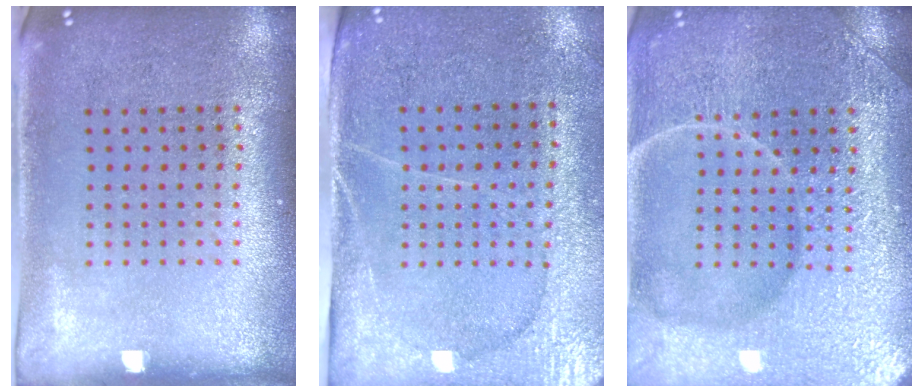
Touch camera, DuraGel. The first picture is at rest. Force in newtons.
{"total": 2.9, "press": 2.7, "slide": 1.2}
{"total": 7.5, "press": 7.4, "slide": 1.0}